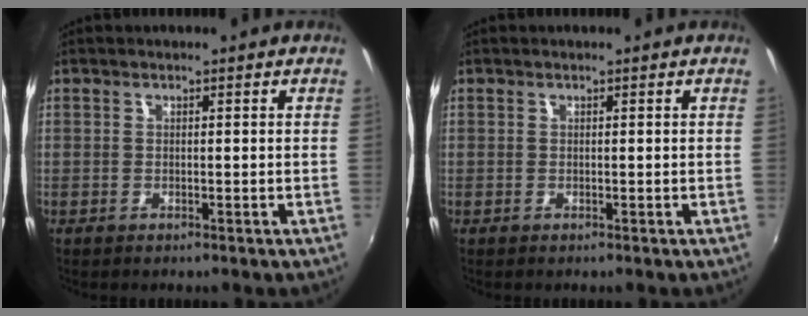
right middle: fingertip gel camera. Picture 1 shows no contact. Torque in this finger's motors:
{"motor_torque": [0.00, 0.00, -0.01, 0.00]}